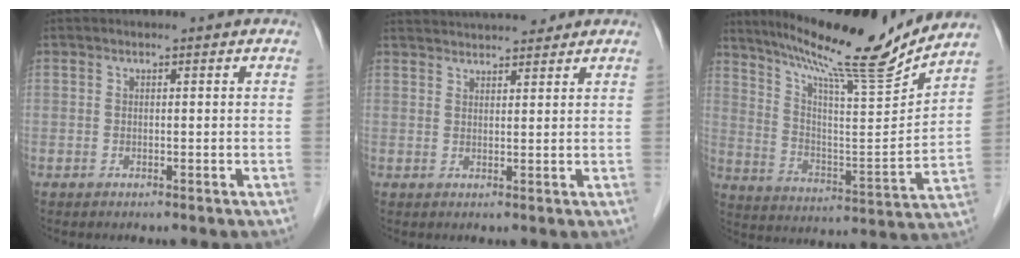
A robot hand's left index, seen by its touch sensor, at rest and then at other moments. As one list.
[{"total": 9.2, "force": [8.5, 1.4, 3.2], "torque": [-0.053, 0.028, 0.127]}, {"total": 19.1, "force": [16.7, -0.2, 9.3], "torque": [-0.158, -0.028, 0.264]}]